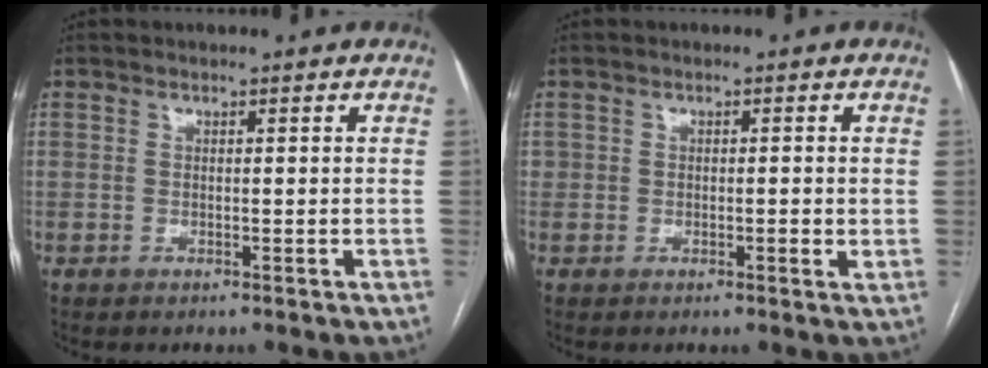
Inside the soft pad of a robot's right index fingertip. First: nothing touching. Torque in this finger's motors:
{"motor_torque": [-0.26, 0.31, 0.04, 0.01]}